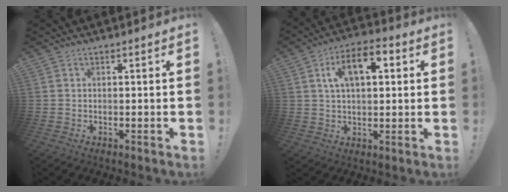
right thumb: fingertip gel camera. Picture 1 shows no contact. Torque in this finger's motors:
{"motor_torque": [0.33, 0.33, 0.05, 0.05, 0.29]}